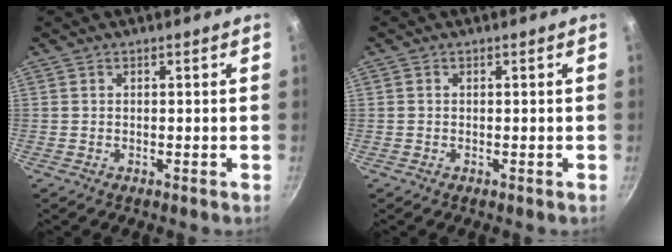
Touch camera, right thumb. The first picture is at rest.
{"total": 0.0}